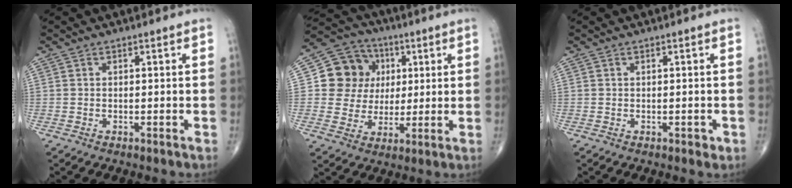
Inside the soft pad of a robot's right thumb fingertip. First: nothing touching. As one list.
[{"total": 12.4, "force": [2.6, 11.4, 4.2], "torque": [-0.033, 0.007, 0.043]}, {"total": 1.0, "force": [-0.2, 0.7, 0.8], "torque": [-0.007, -0.001, -0.001]}]